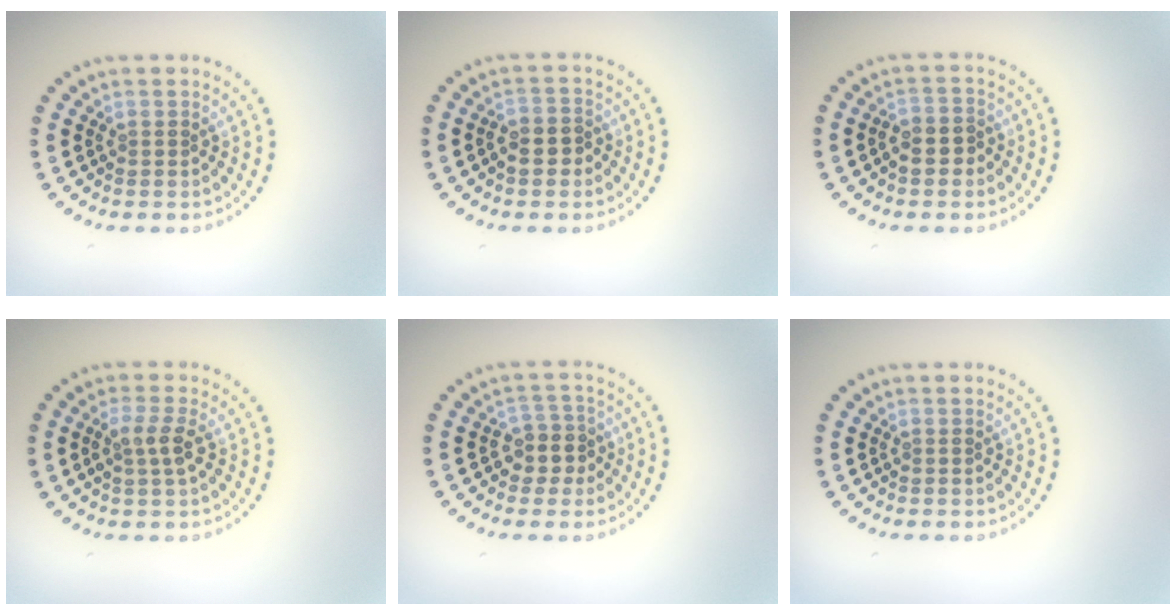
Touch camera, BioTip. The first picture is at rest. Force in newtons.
{"total": 2.3, "press": 2.1, "slide": 0.8}
{"total": 1.7, "press": 1.6, "slide": 0.8}
{"total": 2.1, "press": 1.9, "slide": 0.8}
{"total": 2.7, "press": 2.3, "slide": 1.4}
{"total": 0.0}